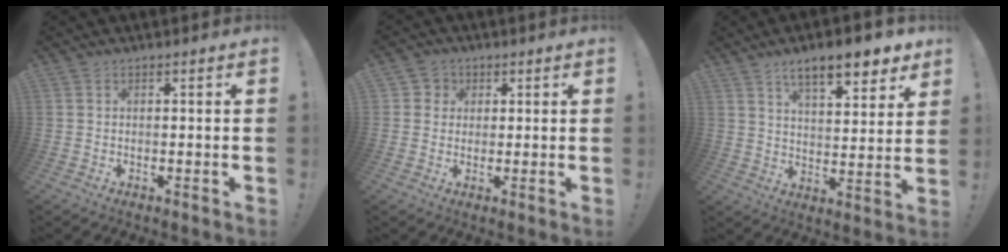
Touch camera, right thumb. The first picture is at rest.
{"total": 3.9, "force": [0.8, 3.7, 0.7], "torque": [-0.013, 0.002, 0.014]}
{"total": 11.7, "force": [8.0, 3.4, 7.8], "torque": [-0.120, -0.046, 0.134]}